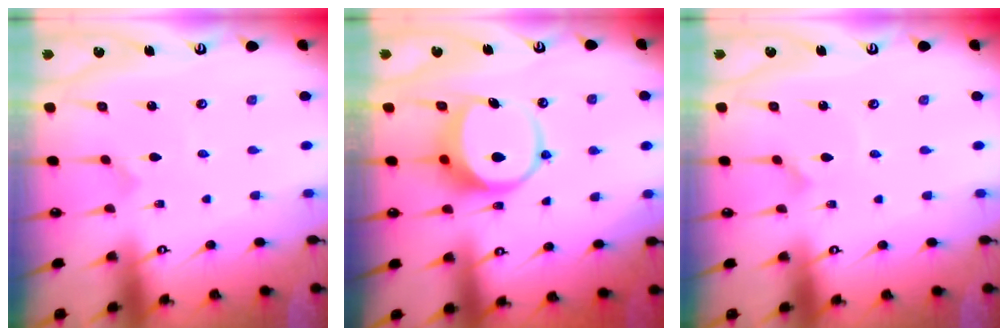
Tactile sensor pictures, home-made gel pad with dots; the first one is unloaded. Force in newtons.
{"total": 8.2, "press": 8.1, "slide": 1.1}
{"total": 2.4, "press": 2.4, "slide": 0.2}